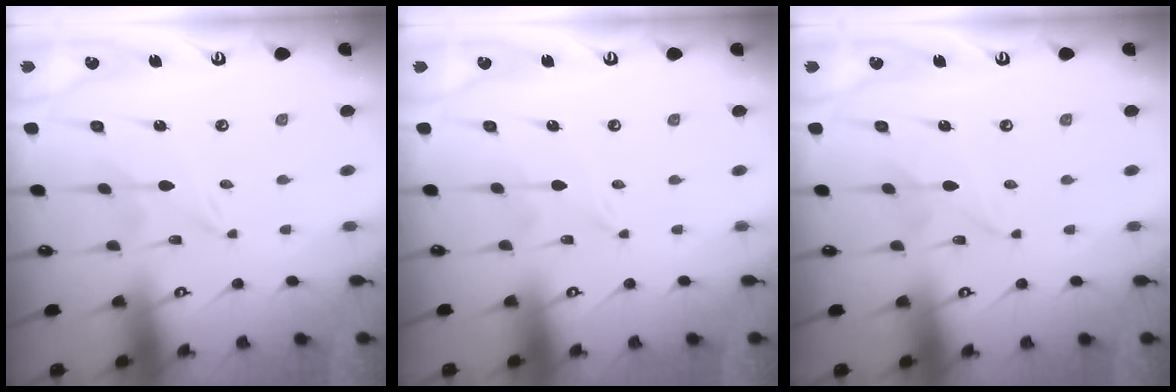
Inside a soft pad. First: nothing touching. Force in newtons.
{"total": 0.0}
{"total": 1.5, "press": 1.5, "slide": 0.3}